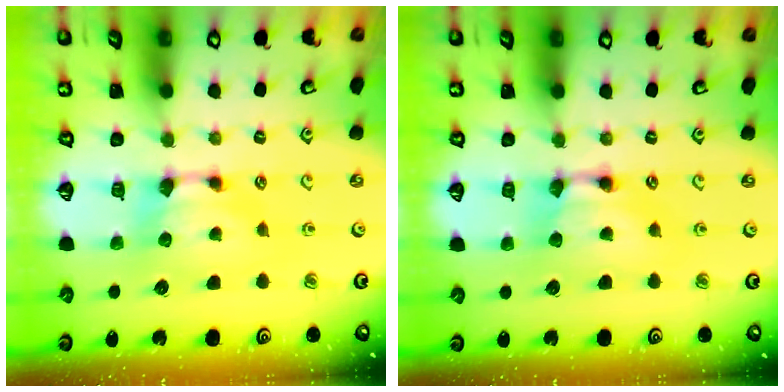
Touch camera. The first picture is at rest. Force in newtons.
{"total": 1.8, "press": 1.8, "slide": 0.1}